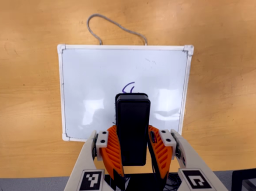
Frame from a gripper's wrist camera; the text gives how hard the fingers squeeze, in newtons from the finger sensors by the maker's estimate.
{"total": 9.0, "left": 7.1, "right": 10.9}